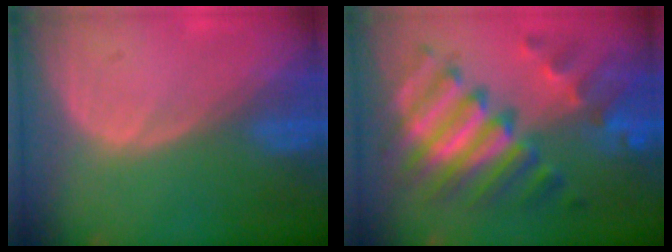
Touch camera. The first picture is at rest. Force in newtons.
{"total": 11.4, "press": 11.3, "slide": 1.3}